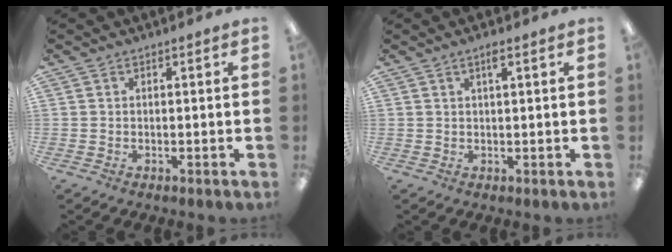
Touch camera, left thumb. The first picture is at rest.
{"total": 2.0, "force": [1.2, 0.3, 1.7], "torque": [-0.028, 0.000, 0.017]}